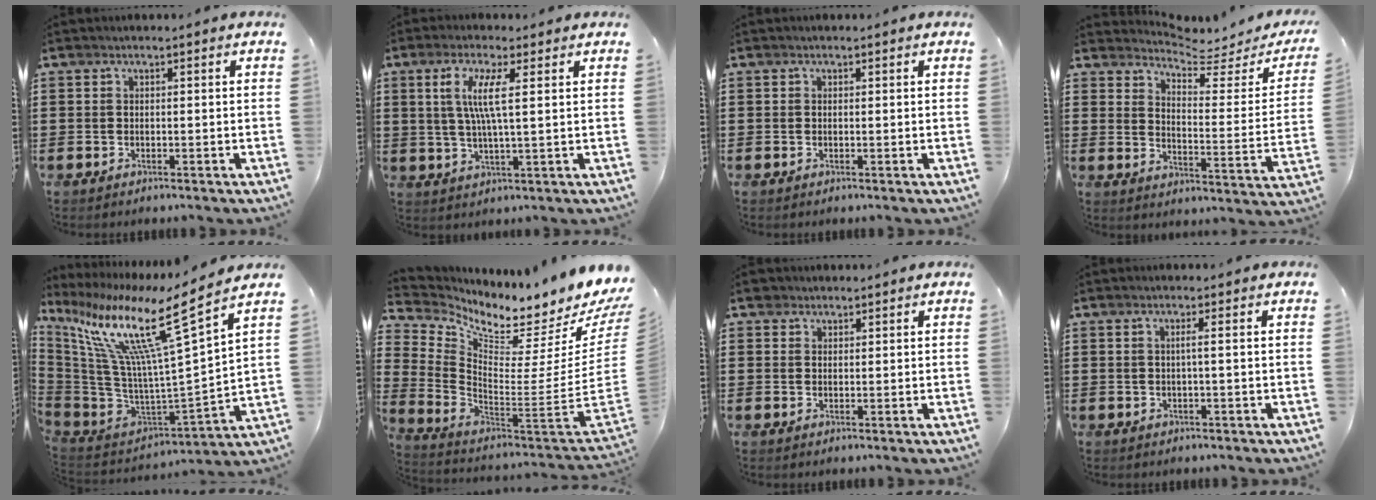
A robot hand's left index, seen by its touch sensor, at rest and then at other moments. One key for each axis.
{"total": 6.1, "fx": 2.0, "fy": 1.1, "fz": 5.6, "tx": -0.117, "ty": 0.000, "tz": 0.031}
{"total": 0.0}
{"total": 4.9, "fx": 4.8, "fy": 0.3, "fz": 1.2, "tx": -0.035, "ty": -0.040, "tz": 0.076}
{"total": 15.4, "fx": 9.5, "fy": 1.4, "fz": 12.0, "tx": -0.263, "ty": -0.070, "tz": 0.140}
{"total": 4.8, "fx": 4.2, "fy": 0.5, "fz": 2.3, "tx": -0.053, "ty": -0.071, "tz": 0.060}
{"total": 1.8, "fx": 1.5, "fy": 1.0, "fz": 0.1, "tx": -0.007, "ty": 0.006, "tz": 0.030}
{"total": 1.4, "fx": 0.0, "fy": -0.3, "fz": 1.4, "tx": -0.025, "ty": -0.001, "tz": -0.004}